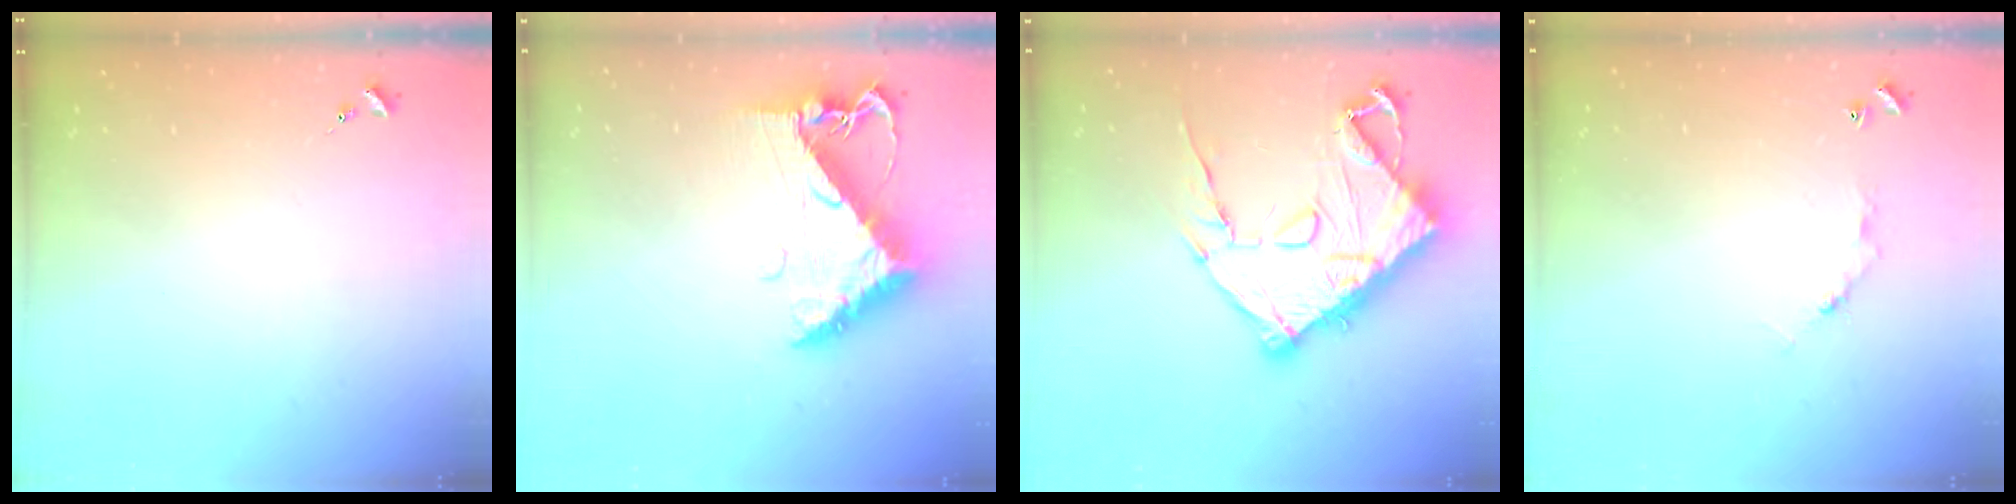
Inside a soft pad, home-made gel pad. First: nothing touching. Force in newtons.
{"total": 11.4, "press": 11.3, "slide": 1.4}
{"total": 20.9, "press": 20.8, "slide": 2.3}
{"total": 4.1, "press": 4.1, "slide": 0.3}